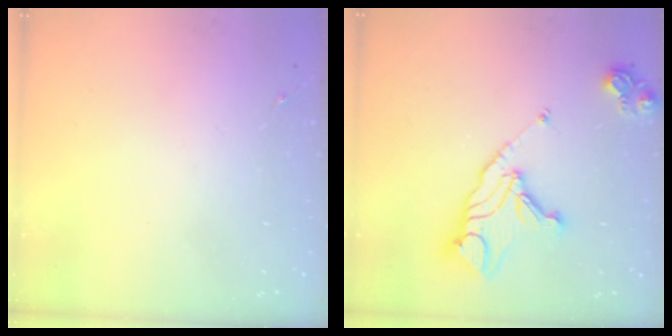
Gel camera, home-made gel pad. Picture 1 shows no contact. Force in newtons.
{"total": 15.4, "press": 15.3, "slide": 1.7}